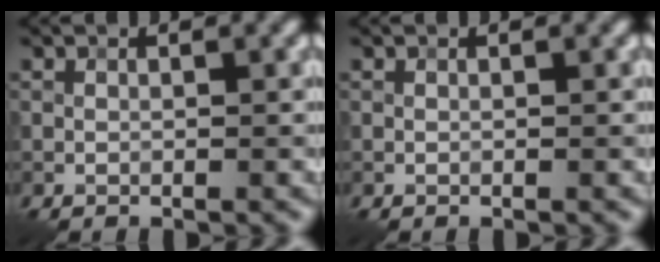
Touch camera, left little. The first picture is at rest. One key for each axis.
{"total": 0.0}